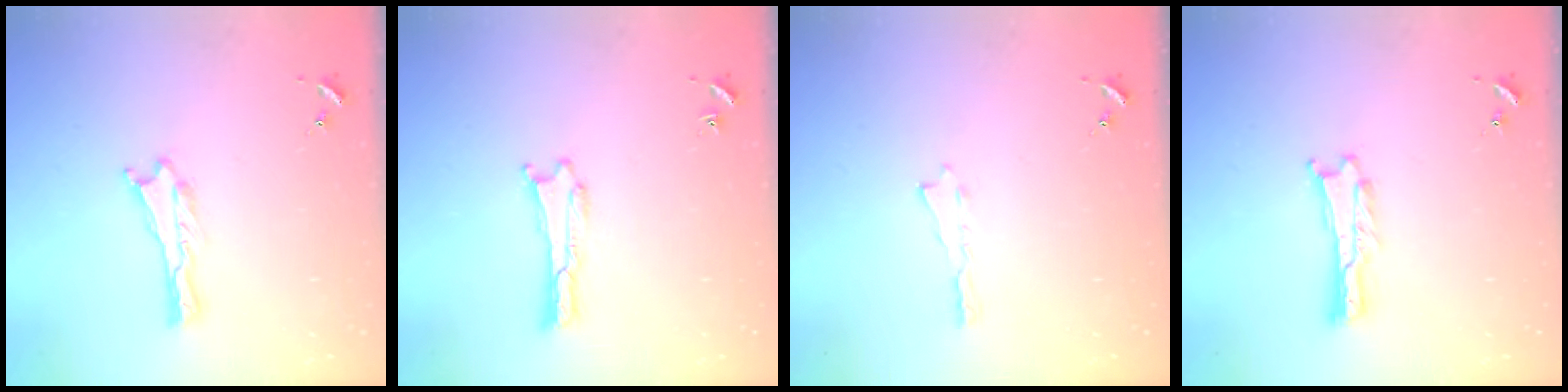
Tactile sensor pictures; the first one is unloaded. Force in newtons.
{"total": 0.0}
{"total": 0.0}
{"total": 0.0}